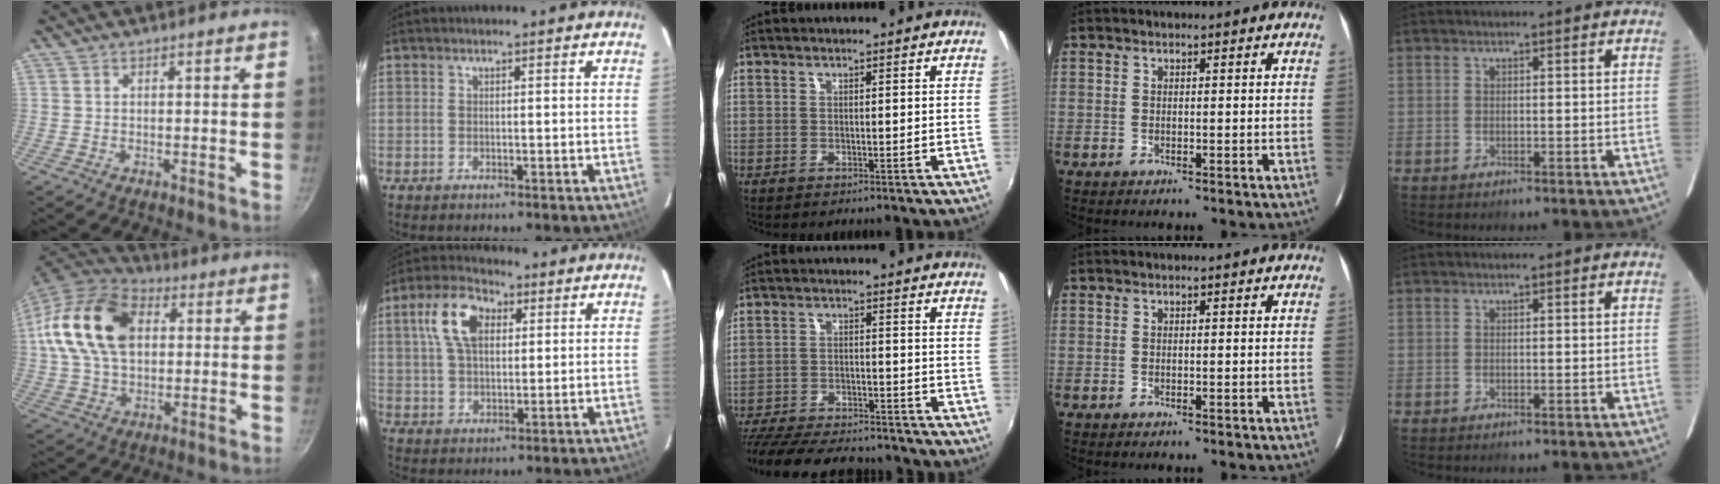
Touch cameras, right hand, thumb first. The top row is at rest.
{"thumb": {"total": 19.2, "force": [3.8, 13.0, 13.7], "torque": [-0.238, 0.017, 0.055]}, "index": {"total": 10.4, "force": [3.6, 6.1, 7.6], "torque": [-0.150, 0.029, 0.066]}, "middle": {"total": 21.2, "force": [-18.0, 6.3, 9.3], "torque": [-0.201, -0.021, -0.265]}}